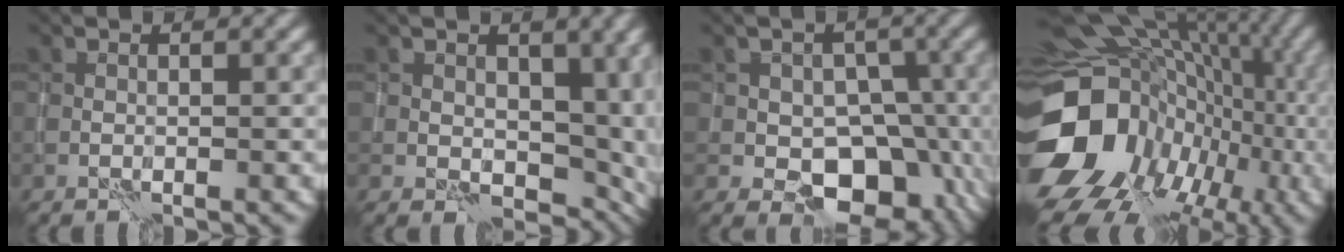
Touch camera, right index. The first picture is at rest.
{"total": 8.7, "force": [0.2, 5.9, 6.3], "torque": [-0.056, -0.019, 0.005]}
{"total": 9.1, "force": [-2.8, 6.8, 5.3], "torque": [-0.026, 0.001, -0.045]}
{"total": 16.7, "force": [-3.5, 13.4, 9.4], "torque": [-0.179, 0.000, -0.038]}